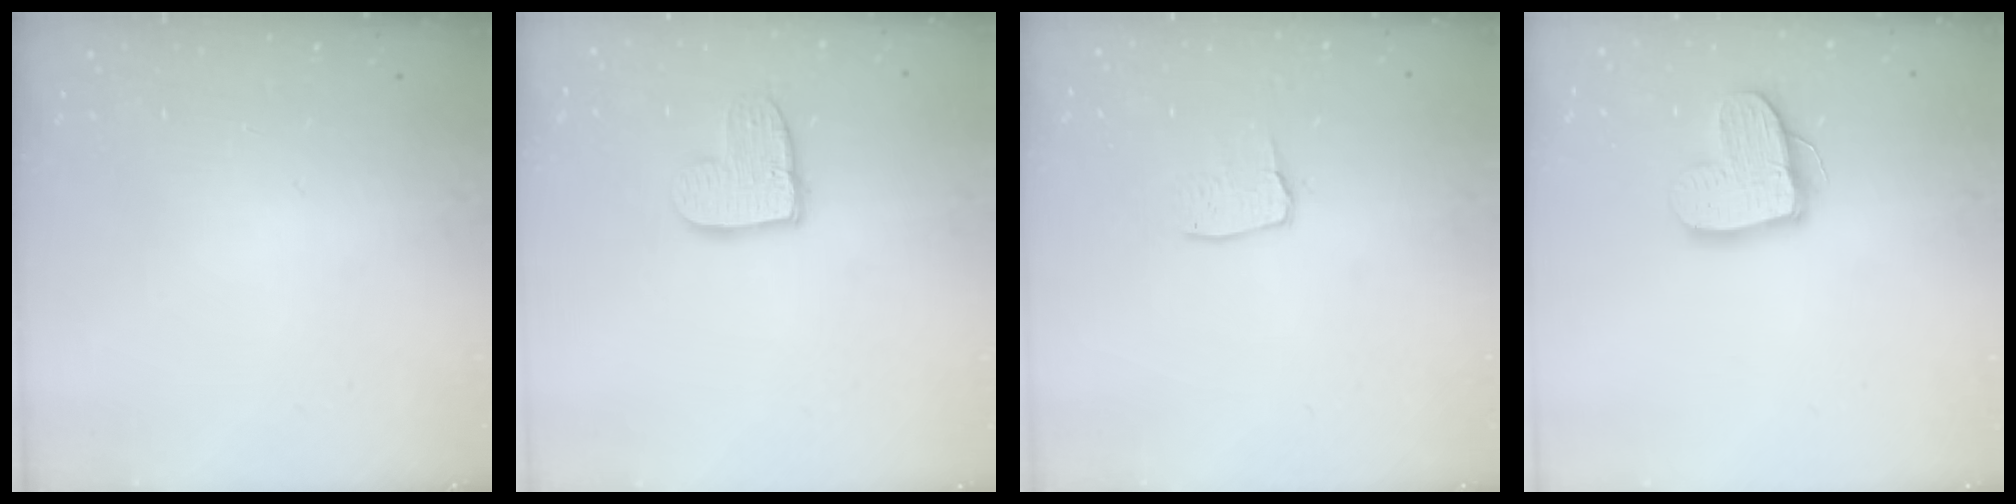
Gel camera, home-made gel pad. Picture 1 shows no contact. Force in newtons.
{"total": 10.1, "press": 10.0, "slide": 0.5}
{"total": 3.0, "press": 3.0, "slide": 0.2}
{"total": 14.4, "press": 14.3, "slide": 1.3}